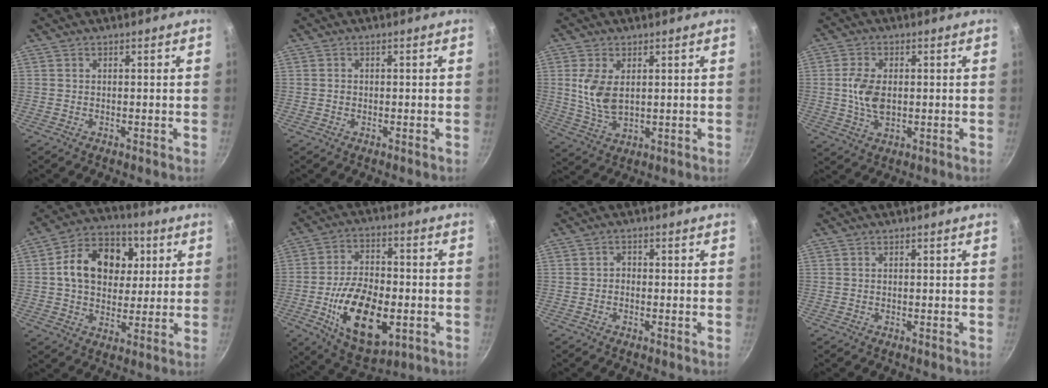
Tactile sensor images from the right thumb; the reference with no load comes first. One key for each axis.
{"total": 0.9, "fx": -0.1, "fy": 0.8, "fz": 0.3, "tx": -0.004, "ty": 0.004, "tz": -0.002}
{"total": 7.9, "fx": 1.6, "fy": 4.5, "fz": 6.3, "tx": -0.126, "ty": -0.015, "tz": 0.037}
{"total": 7.1, "fx": 0.3, "fy": 4.4, "fz": 5.6, "tx": -0.105, "ty": -0.001, "tz": 0.005}
{"total": 15.9, "fx": 3.4, "fy": 11.9, "fz": 9.9, "tx": -0.130, "ty": 0.013, "tz": 0.042}
{"total": 18.6, "fx": -4.7, "fy": 10.1, "fz": 14.8, "tx": -0.238, "ty": 0.014, "tz": -0.069}
{"total": 1.2, "fx": -0.5, "fy": 0.9, "fz": 0.5, "tx": -0.005, "ty": 0.007, "tz": -0.010}
{"total": 0.0}